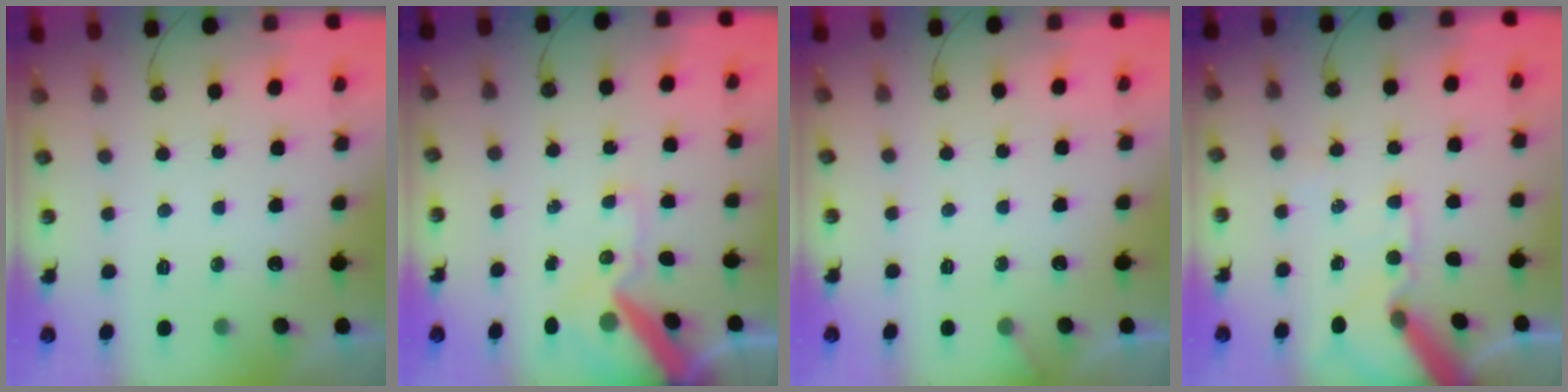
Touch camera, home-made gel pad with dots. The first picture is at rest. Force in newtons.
{"total": 13.5, "press": 13.4, "slide": 1.7}
{"total": 2.6, "press": 2.6, "slide": 0.3}
{"total": 11.8, "press": 11.7, "slide": 1.7}